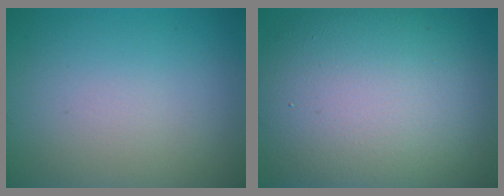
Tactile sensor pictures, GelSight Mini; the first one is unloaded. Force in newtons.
{"total": 14.9, "press": 14.9, "slide": 1.1}